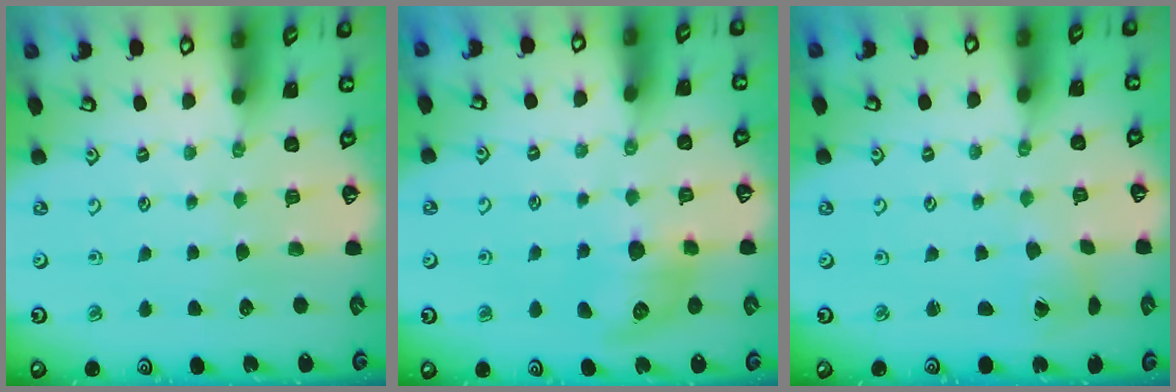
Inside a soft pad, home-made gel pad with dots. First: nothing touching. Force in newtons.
{"total": 9.7, "press": 9.7, "slide": 0.6}
{"total": 1.2, "press": 1.2, "slide": 0.2}